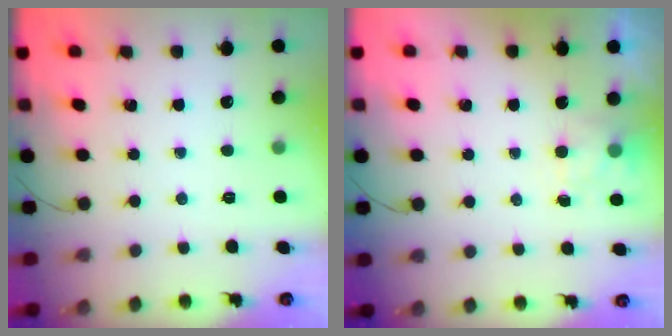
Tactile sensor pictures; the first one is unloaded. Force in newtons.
{"total": 3.0, "press": 2.7, "slide": 1.4}